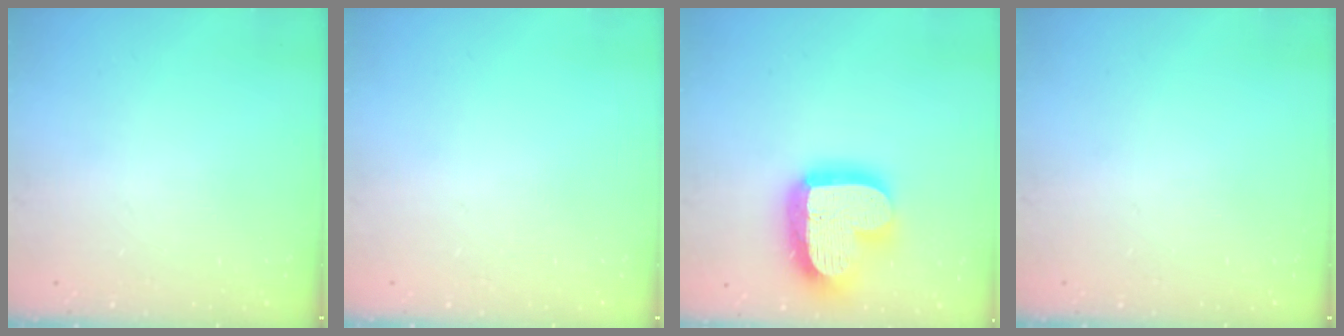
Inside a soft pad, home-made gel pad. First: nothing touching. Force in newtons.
{"total": 0.0}
{"total": 22.4, "press": 22.4, "slide": 1.9}
{"total": 0.0}